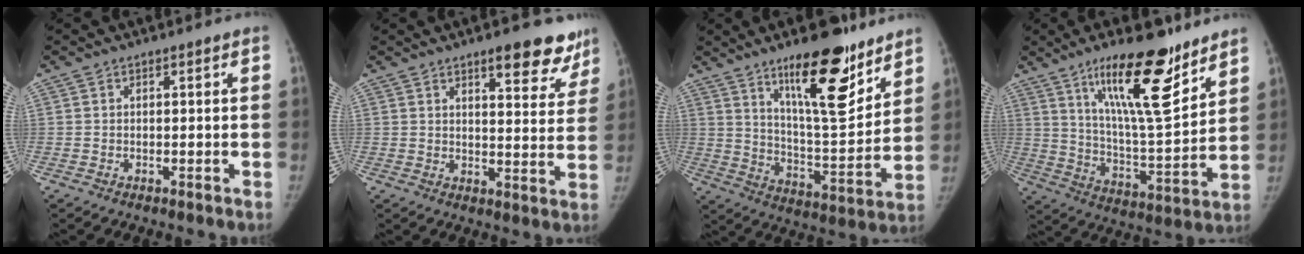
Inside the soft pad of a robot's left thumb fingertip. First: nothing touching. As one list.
[{"total": 11.6, "force": [8.1, 3.9, 7.2], "torque": [-0.045, -0.044, 0.099]}, {"total": 18.6, "force": [12.0, 5.5, 13.1], "torque": [-0.160, -0.083, 0.199]}, {"total": 19.5, "force": [12.4, 5.0, 14.1], "torque": [-0.199, -0.076, 0.214]}]